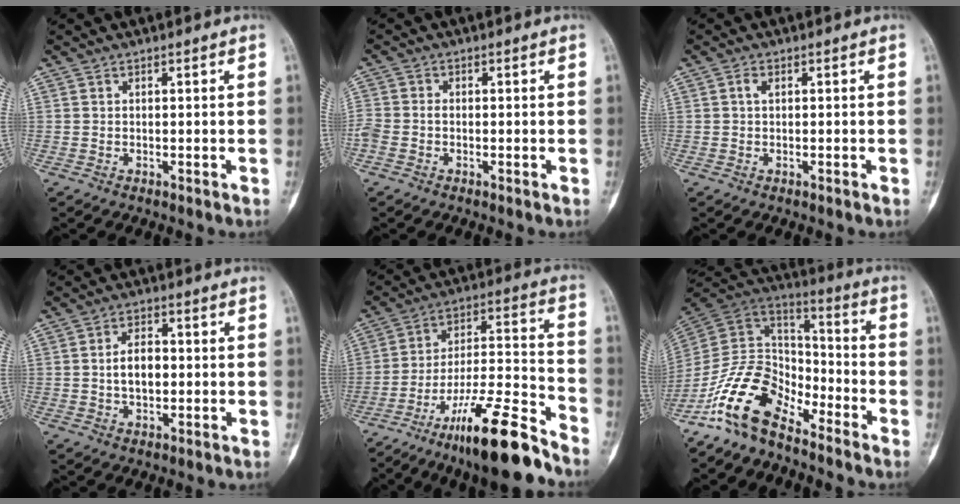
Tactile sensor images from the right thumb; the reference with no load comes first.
{"total": 3.8, "force": [-1.1, 2.8, 2.3], "torque": [-0.060, 0.009, -0.024]}
{"total": 1.1, "force": [0.0, 0.5, 0.9], "torque": [-0.019, 0.001, -0.003]}
{"total": 5.7, "force": [0.0, 3.4, 4.6], "torque": [-0.069, 0.010, -0.003]}
{"total": 19.2, "force": [-14.3, 2.8, 12.5], "torque": [-0.218, 0.083, -0.243]}
{"total": 14.2, "force": [-10.2, 6.8, 7.1], "torque": [-0.119, 0.089, -0.208]}